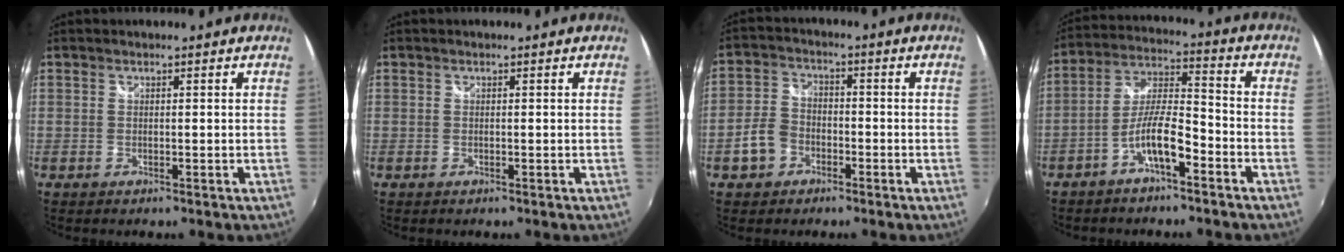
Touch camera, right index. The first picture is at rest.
{"total": 0.0}
{"total": 6.0, "force": [-2.8, 4.6, 2.7], "torque": [-0.065, 0.018, -0.046]}
{"total": 8.4, "force": [-4.8, 2.0, 6.6], "torque": [-0.138, 0.013, -0.086]}